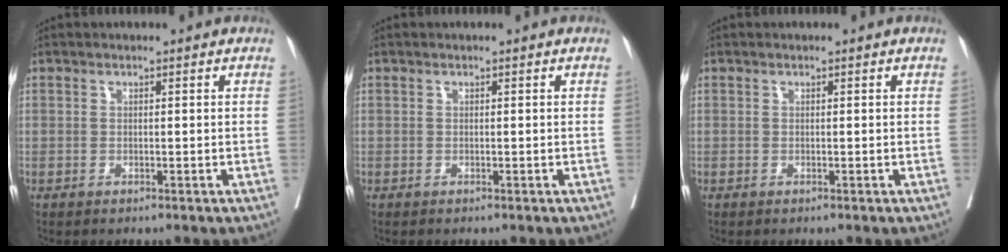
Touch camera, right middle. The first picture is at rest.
{"total": 0.0}
{"total": 0.0}